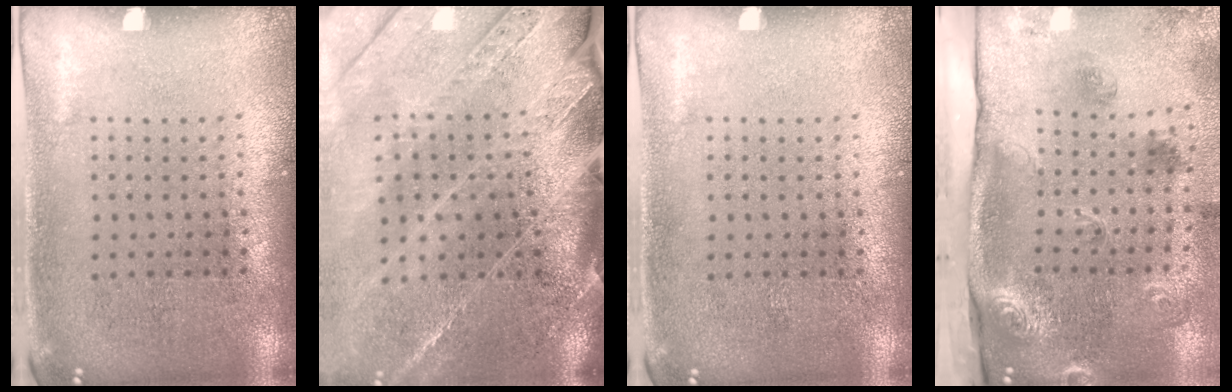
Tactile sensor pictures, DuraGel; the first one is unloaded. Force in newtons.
{"total": 3.8, "press": 3.2, "slide": 2.1}
{"total": 0.0}
{"total": 3.0, "press": 2.0, "slide": 2.2}